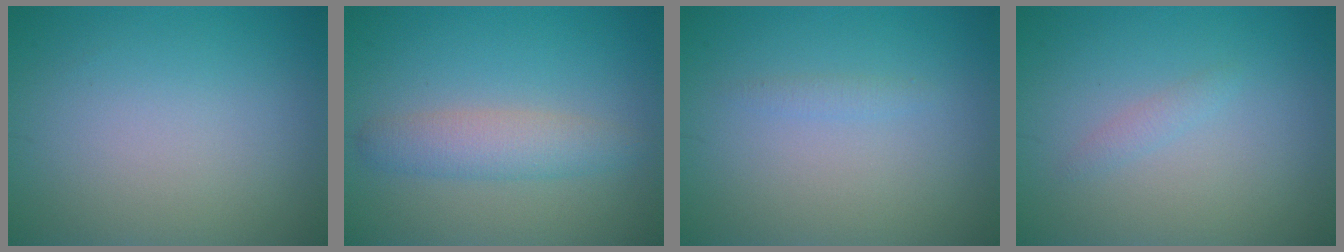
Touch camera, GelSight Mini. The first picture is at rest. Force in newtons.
{"total": 3.0, "press": 3.0, "slide": 0.1}
{"total": 0.7, "press": 0.7, "slide": 0.1}
{"total": 0.9, "press": 0.8, "slide": 0.1}